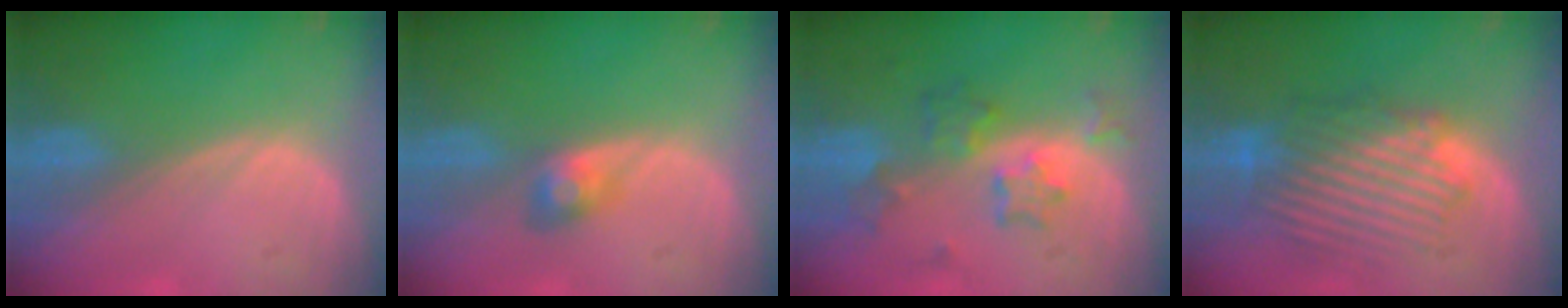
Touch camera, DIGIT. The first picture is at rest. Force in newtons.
{"total": 2.7, "press": 2.7, "slide": 0.3}
{"total": 7.3, "press": 6.5, "slide": 3.3}
{"total": 9.1, "press": 8.6, "slide": 2.8}